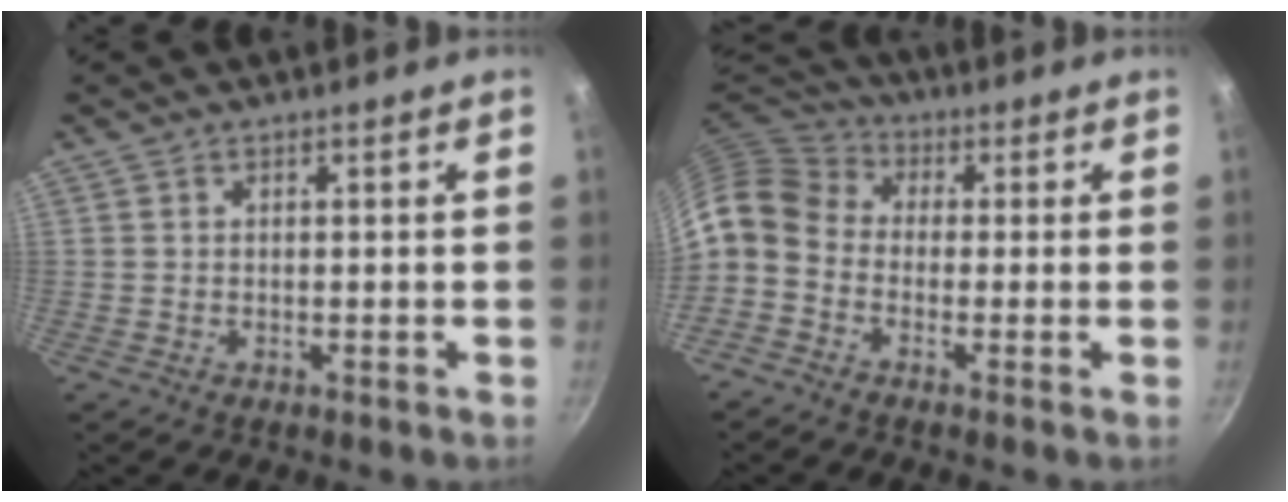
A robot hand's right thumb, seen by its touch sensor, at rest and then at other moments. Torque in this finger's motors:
{"motor_torque": [0.14, 0.95, 1.07, -1.05, 0.16]}